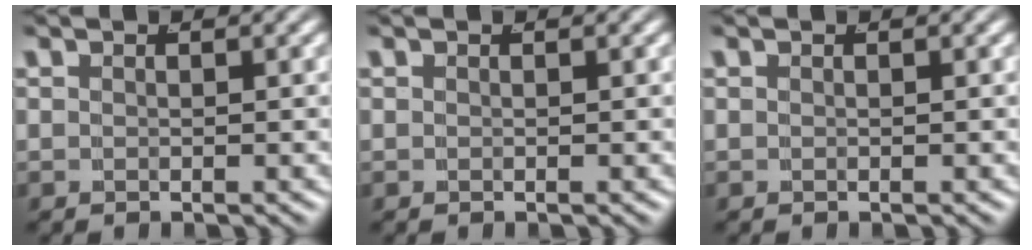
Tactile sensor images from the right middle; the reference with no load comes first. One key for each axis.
{"total": 0.0}
{"total": 0.0}